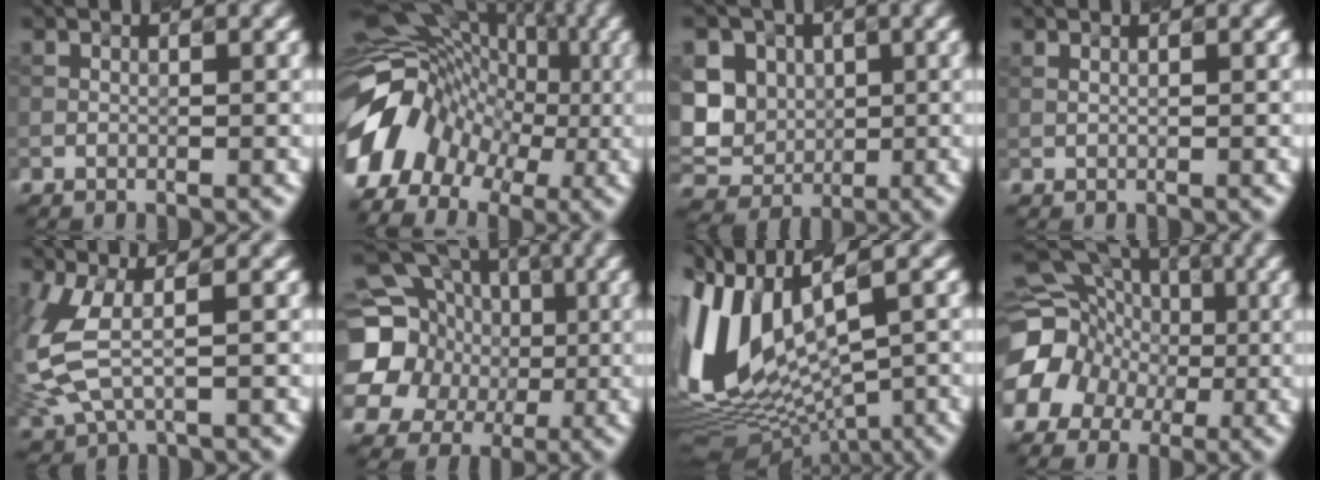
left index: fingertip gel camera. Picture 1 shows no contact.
{"total": 10.0, "force": [-3.5, 7.7, 5.3], "torque": [-0.095, 0.012, -0.070]}
{"total": 8.5, "force": [0.8, 7.3, 4.2], "torque": [-0.077, 0.019, -0.002]}
{"total": 0.7, "force": [0.4, 0.4, 0.5], "torque": [-0.002, -0.007, 0.004]}
{"total": 5.7, "force": [-0.4, 2.8, 4.9], "torque": [-0.135, -0.007, 0.000]}
{"total": 19.8, "force": [1.6, 18.1, 7.9], "torque": [-0.172, 0.004, -0.008]}
{"total": 12.7, "force": [0.3, 7.1, 10.5], "torque": [-0.236, -0.005, 0.032]}
{"total": 15.4, "force": [-2.8, 14.2, 5.1], "torque": [-0.135, -0.003, -0.070]}